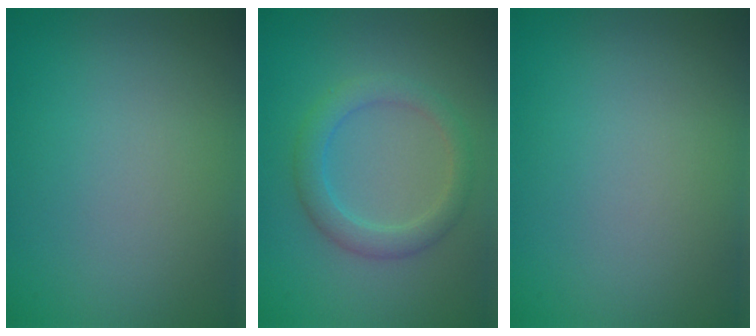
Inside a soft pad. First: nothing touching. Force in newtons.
{"total": 1.9, "press": 1.9, "slide": 0.2}
{"total": 0.0}